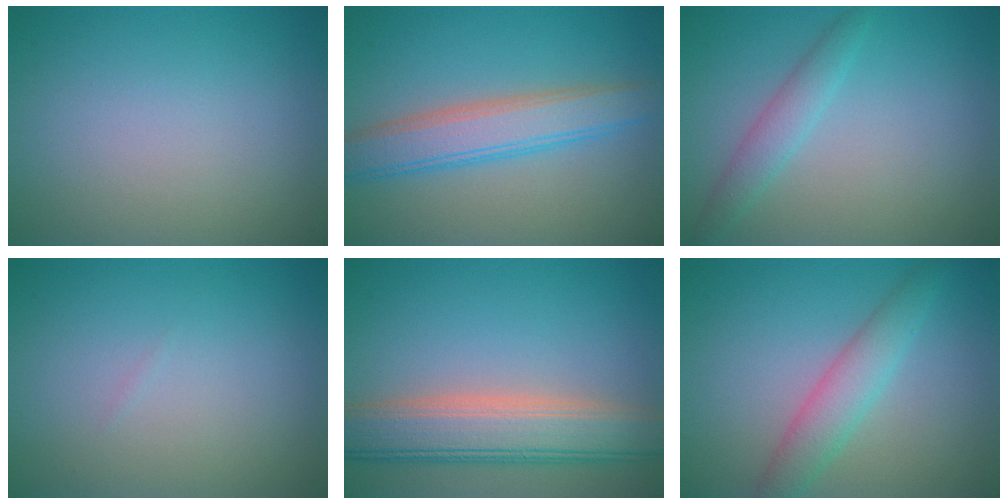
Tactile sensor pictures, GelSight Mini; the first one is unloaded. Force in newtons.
{"total": 4.9, "press": 4.9, "slide": 0.2}
{"total": 2.2, "press": 2.2, "slide": 0.1}
{"total": 0.0}
{"total": 6.9, "press": 6.9, "slide": 0.8}
{"total": 3.4, "press": 3.4, "slide": 0.1}